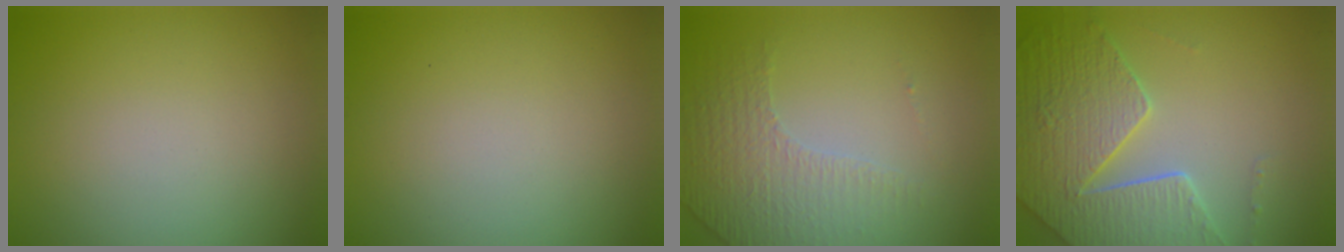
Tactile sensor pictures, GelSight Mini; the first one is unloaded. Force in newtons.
{"total": 0.0}
{"total": 4.4, "press": 2.8, "slide": 3.3}
{"total": 7.6, "press": 5.7, "slide": 5.1}